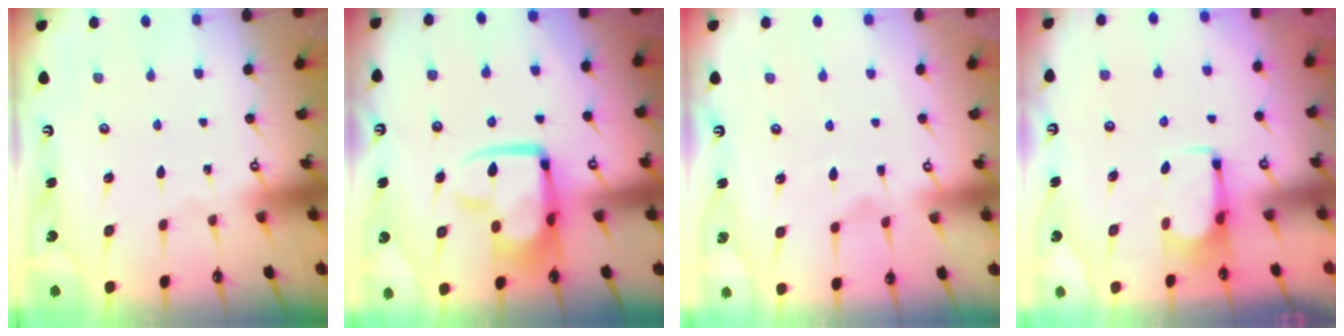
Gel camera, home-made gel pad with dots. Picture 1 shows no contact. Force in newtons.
{"total": 12.9, "press": 12.8, "slide": 1.7}
{"total": 1.2, "press": 0.5, "slide": 1.1}
{"total": 3.0, "press": 3.0, "slide": 0.5}